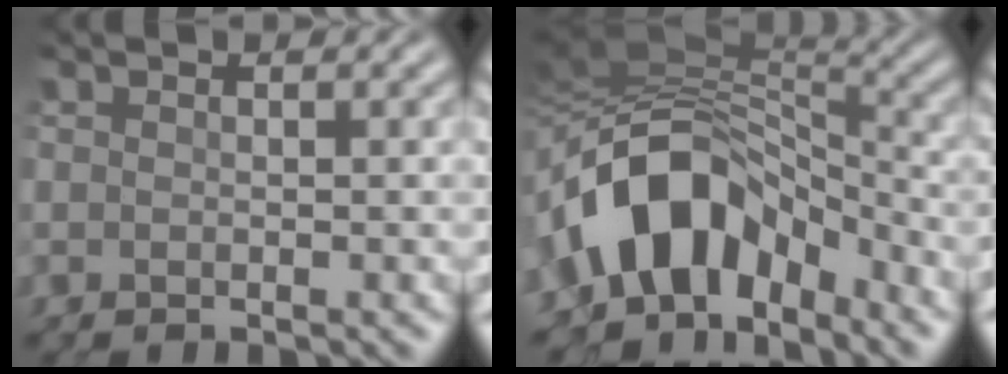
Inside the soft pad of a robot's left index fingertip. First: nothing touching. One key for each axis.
{"total": 10.1, "fx": -3.6, "fy": 6.2, "fz": 7.2, "tx": -0.120, "ty": 0.018, "tz": -0.065}